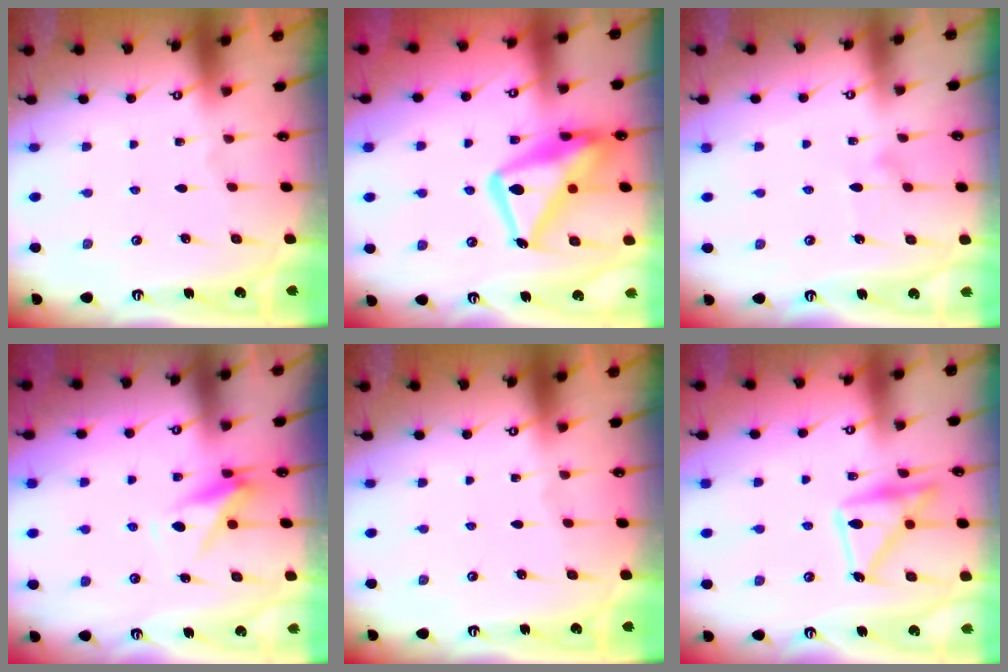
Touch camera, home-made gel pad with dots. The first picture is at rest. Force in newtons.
{"total": 18.8, "press": 18.7, "slide": 1.9}
{"total": 8.0, "press": 8.0, "slide": 0.4}
{"total": 7.1, "press": 7.0, "slide": 1.3}
{"total": 0.0}
{"total": 16.6, "press": 16.6, "slide": 0.9}